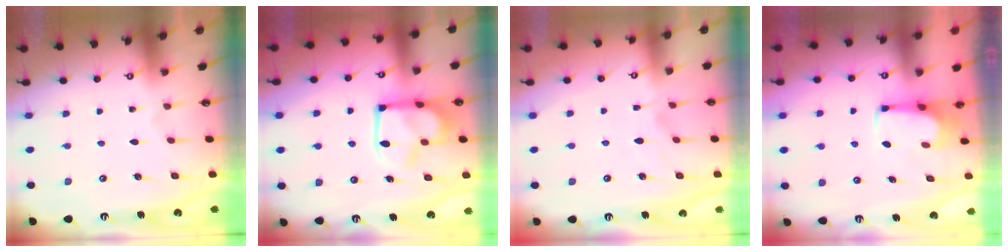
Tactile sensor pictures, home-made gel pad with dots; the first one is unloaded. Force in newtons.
{"total": 11.7, "press": 11.6, "slide": 1.6}
{"total": 1.8, "press": 1.4, "slide": 1.1}
{"total": 3.7, "press": 3.7, "slide": 0.3}